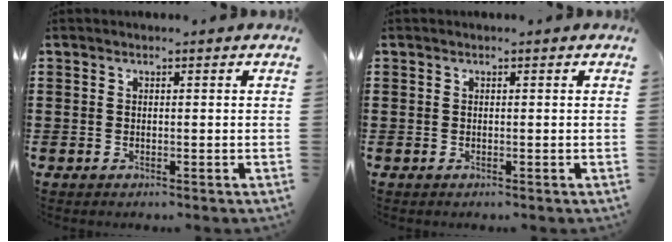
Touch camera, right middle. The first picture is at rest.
{"total": 0.0}